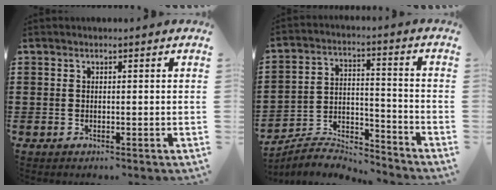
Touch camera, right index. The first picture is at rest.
{"total": 5.7, "force": [-5.6, 0.7, 0.9], "torque": [-0.029, 0.001, -0.114]}